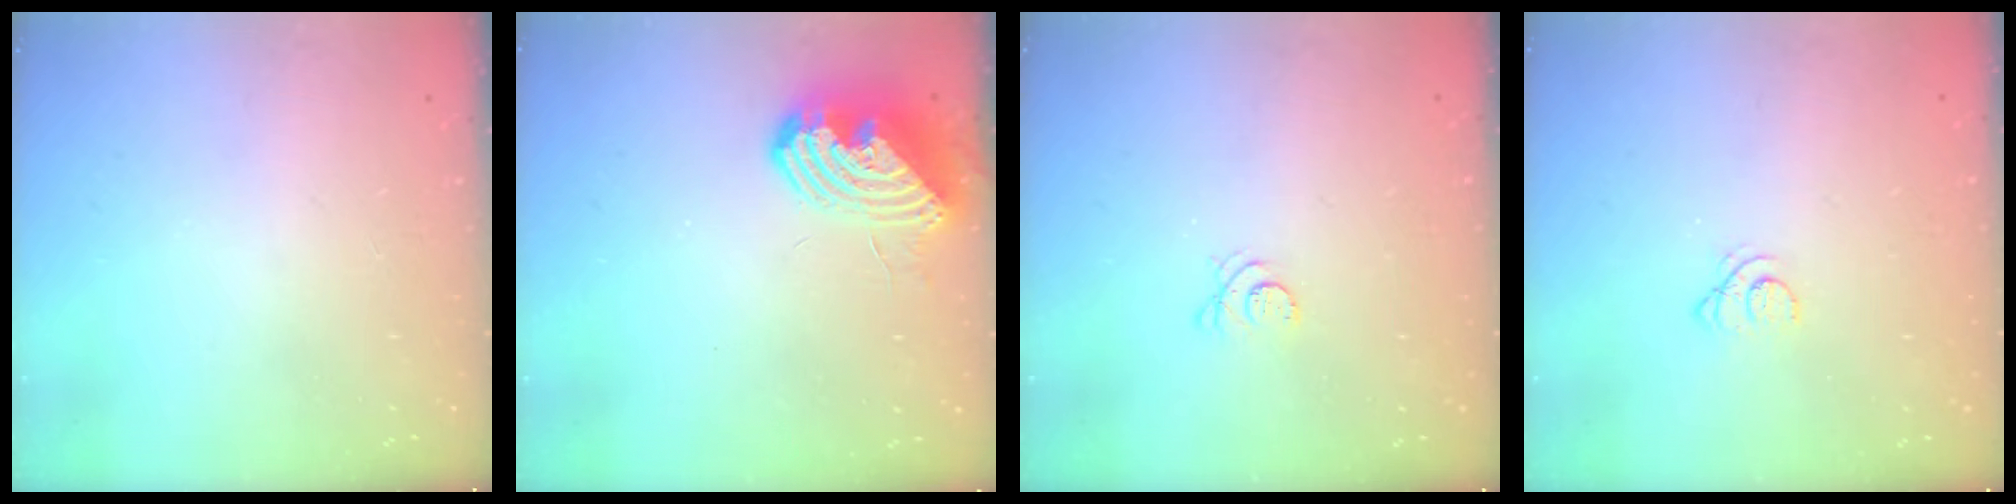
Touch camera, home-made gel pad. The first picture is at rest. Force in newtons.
{"total": 12.4, "press": 12.3, "slide": 1.7}
{"total": 3.5, "press": 3.5, "slide": 0.5}
{"total": 1.7, "press": 1.7, "slide": 0.2}